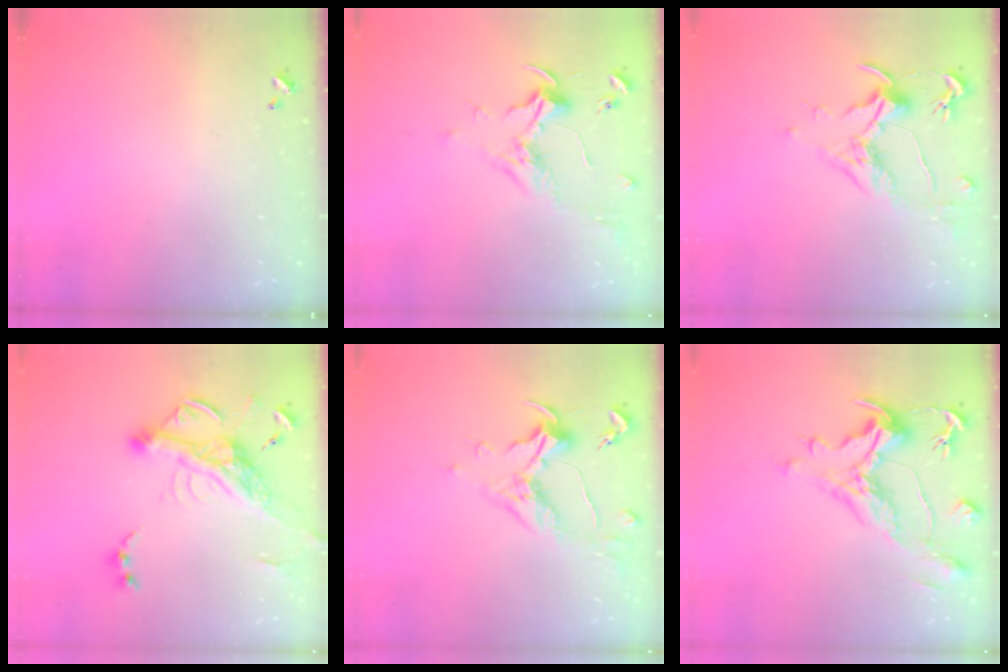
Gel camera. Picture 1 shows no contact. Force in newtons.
{"total": 1.9, "press": 1.7, "slide": 0.8}
{"total": 1.7, "press": 1.5, "slide": 0.9}
{"total": 10.1, "press": 9.9, "slide": 2.0}
{"total": 0.8, "press": 0.6, "slide": 0.6}
{"total": 2.0, "press": 1.0, "slide": 1.7}